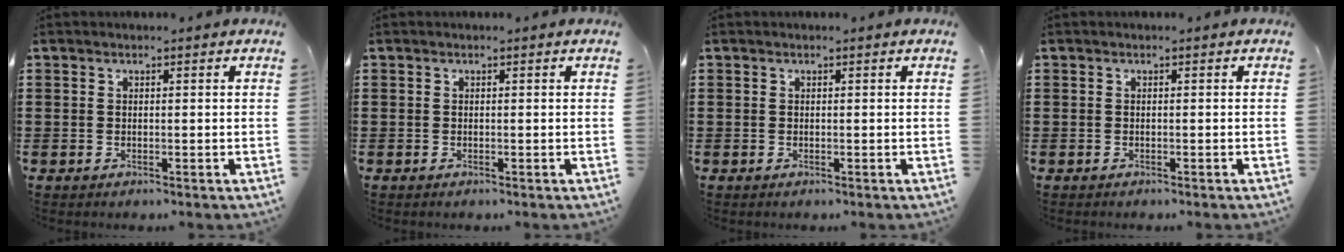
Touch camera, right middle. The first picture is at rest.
{"total": 0.0}
{"total": 0.0}
{"total": 0.0}